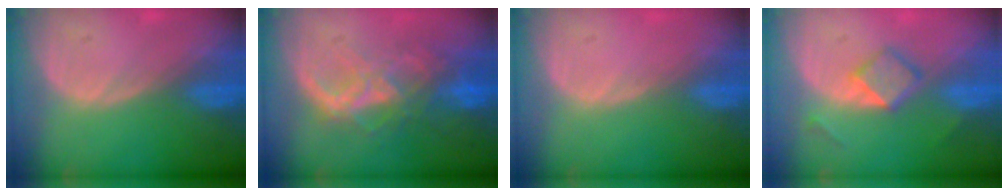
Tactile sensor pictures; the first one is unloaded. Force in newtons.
{"total": 8.9, "press": 7.5, "slide": 4.7}
{"total": 0.0}
{"total": 4.3, "press": 4.3, "slide": 0.4}